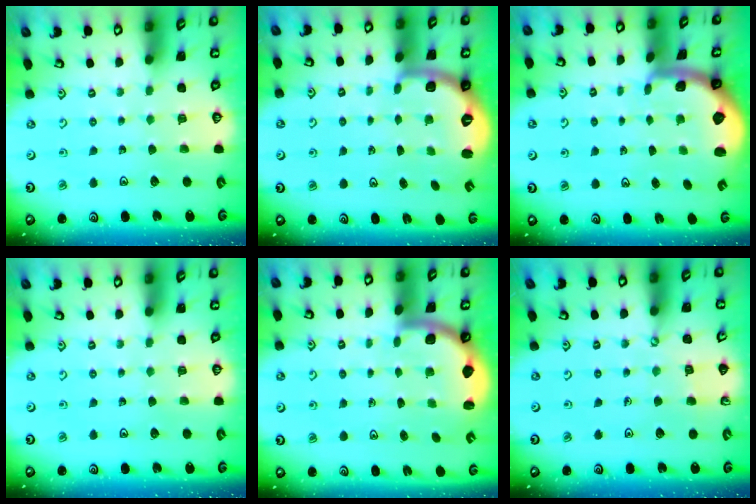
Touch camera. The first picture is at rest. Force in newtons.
{"total": 2.8, "press": 1.8, "slide": 2.1}
{"total": 1.1, "press": 1.0, "slide": 0.3}
{"total": 0.0}
{"total": 2.0, "press": 2.0, "slide": 0.3}
{"total": 3.6, "press": 3.6, "slide": 0.5}